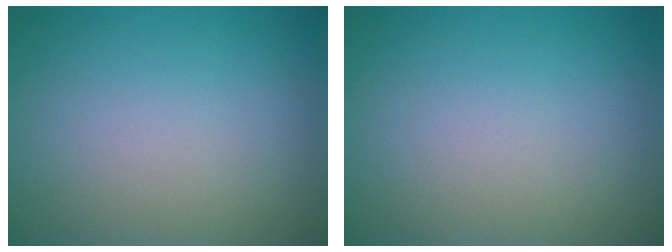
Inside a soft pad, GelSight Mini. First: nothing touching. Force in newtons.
{"total": 0.0}